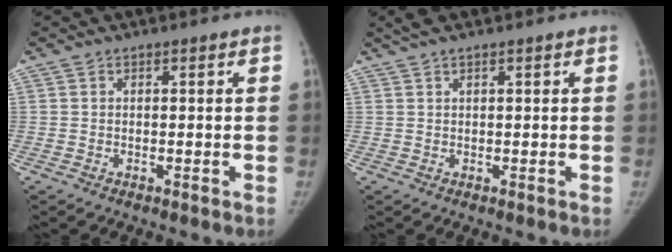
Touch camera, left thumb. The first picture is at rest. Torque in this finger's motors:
{"motor_torque": [0.12, -0.06, 0.22, -0.20, 0.02]}